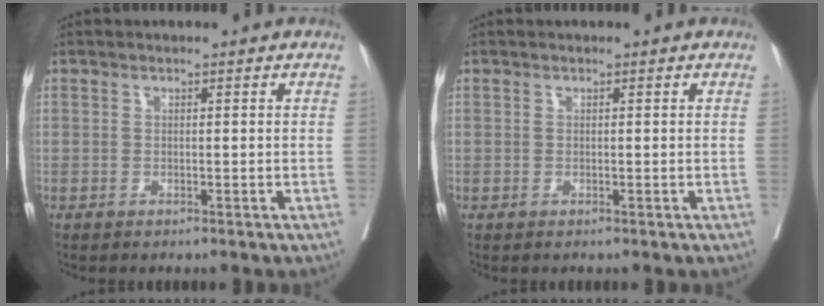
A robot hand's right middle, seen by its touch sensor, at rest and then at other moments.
{"total": 0.0}